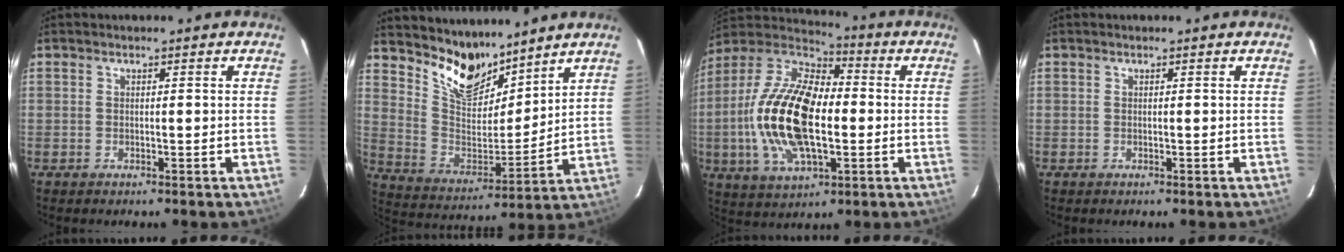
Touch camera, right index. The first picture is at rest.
{"total": 12.7, "force": [10.7, 5.1, 4.6], "torque": [-0.099, -0.005, 0.204]}
{"total": 21.7, "force": [-2.2, 10.6, 18.7], "torque": [-0.386, 0.002, -0.045]}
{"total": 0.0}